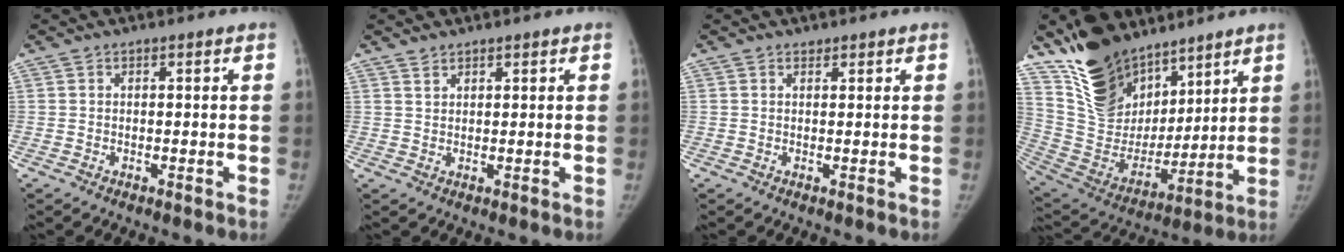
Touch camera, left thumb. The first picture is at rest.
{"total": 1.7, "force": [1.4, 0.8, 0.3], "torque": [0.005, -0.008, 0.024]}
{"total": 0.8, "force": [0.7, 0.4, 0.1], "torque": [0.005, -0.005, 0.008]}
{"total": 21.7, "force": [15.2, 11.9, 10.1], "torque": [-0.136, -0.070, 0.284]}